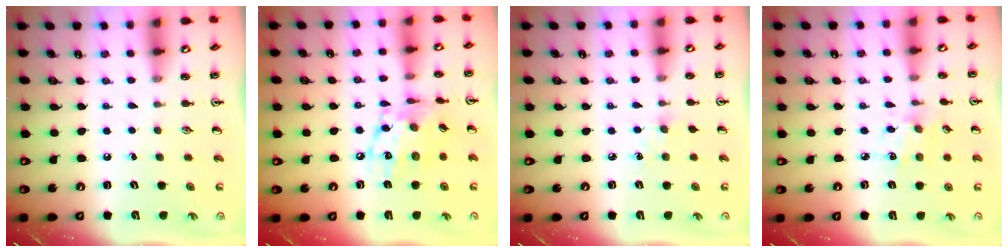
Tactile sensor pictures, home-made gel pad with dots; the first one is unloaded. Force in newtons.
{"total": 14.8, "press": 14.8, "slide": 0.9}
{"total": 5.5, "press": 5.5, "slide": 0.6}
{"total": 3.3, "press": 3.2, "slide": 0.6}